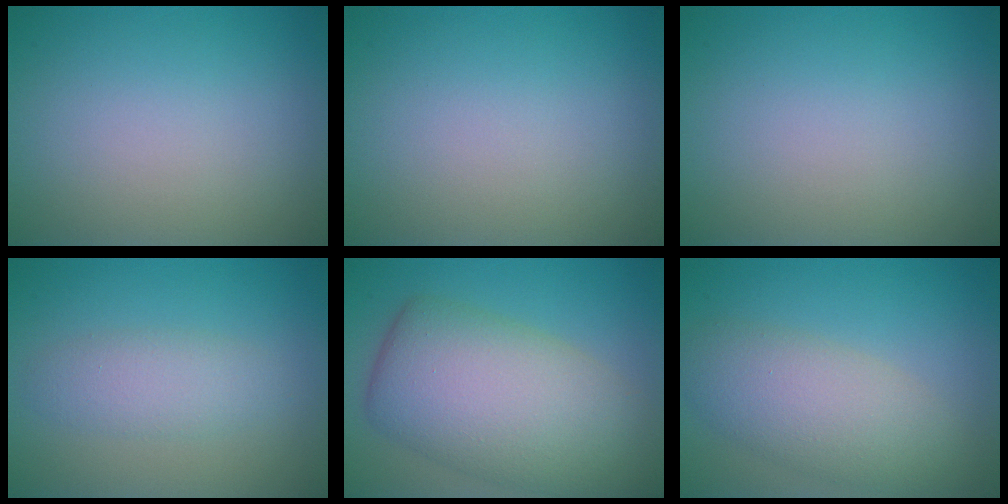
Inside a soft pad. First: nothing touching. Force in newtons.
{"total": 0.0}
{"total": 0.0}
{"total": 2.7, "press": 2.7, "slide": 0.1}
{"total": 10.3, "press": 10.3, "slide": 0.6}
{"total": 5.4, "press": 5.4, "slide": 0.2}